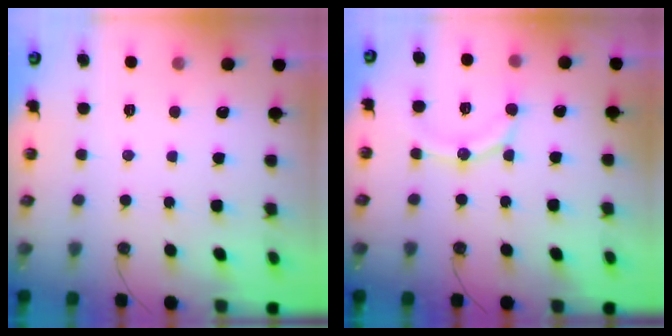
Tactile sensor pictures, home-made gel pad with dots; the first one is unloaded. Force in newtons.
{"total": 12.3, "press": 12.0, "slide": 2.7}